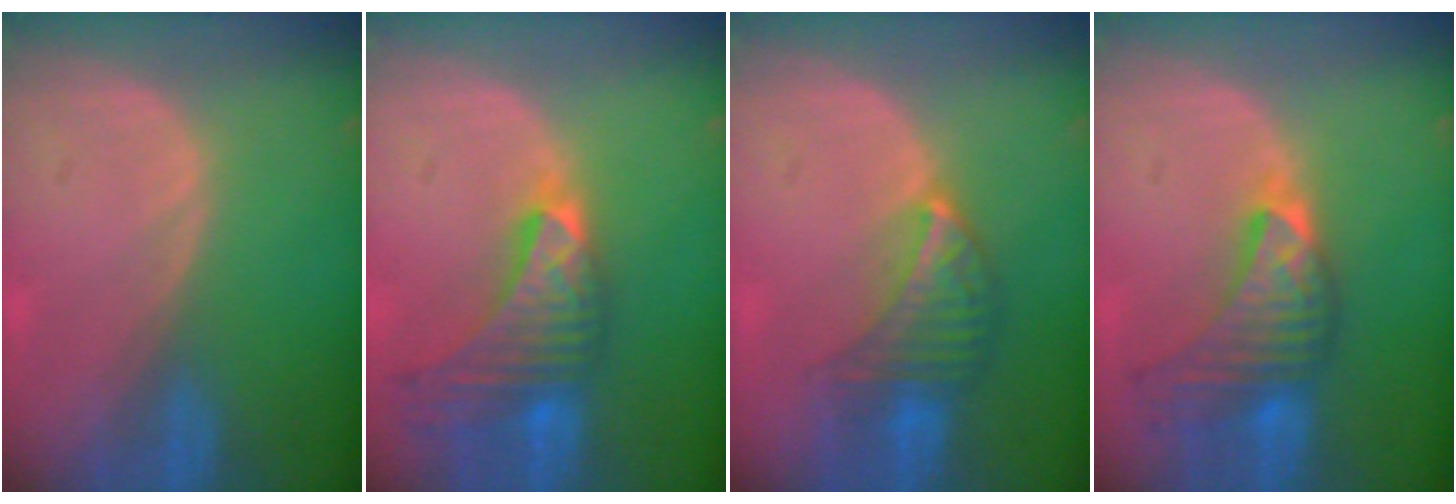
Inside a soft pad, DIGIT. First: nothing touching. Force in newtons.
{"total": 9.5, "press": 8.5, "slide": 4.3}
{"total": 6.9, "press": 6.2, "slide": 2.8}
{"total": 8.0, "press": 7.9, "slide": 1.4}